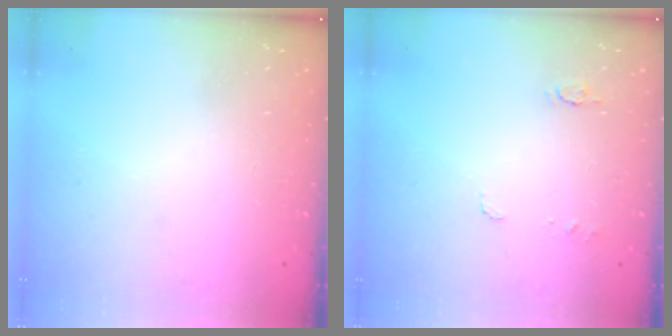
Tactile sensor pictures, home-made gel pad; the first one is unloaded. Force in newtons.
{"total": 5.2, "press": 5.1, "slide": 0.5}